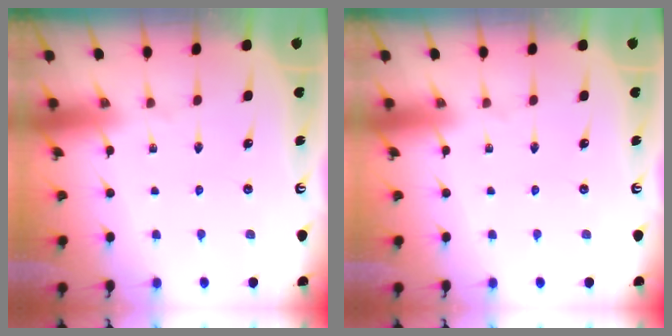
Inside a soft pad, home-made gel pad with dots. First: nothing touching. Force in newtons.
{"total": 0.0}